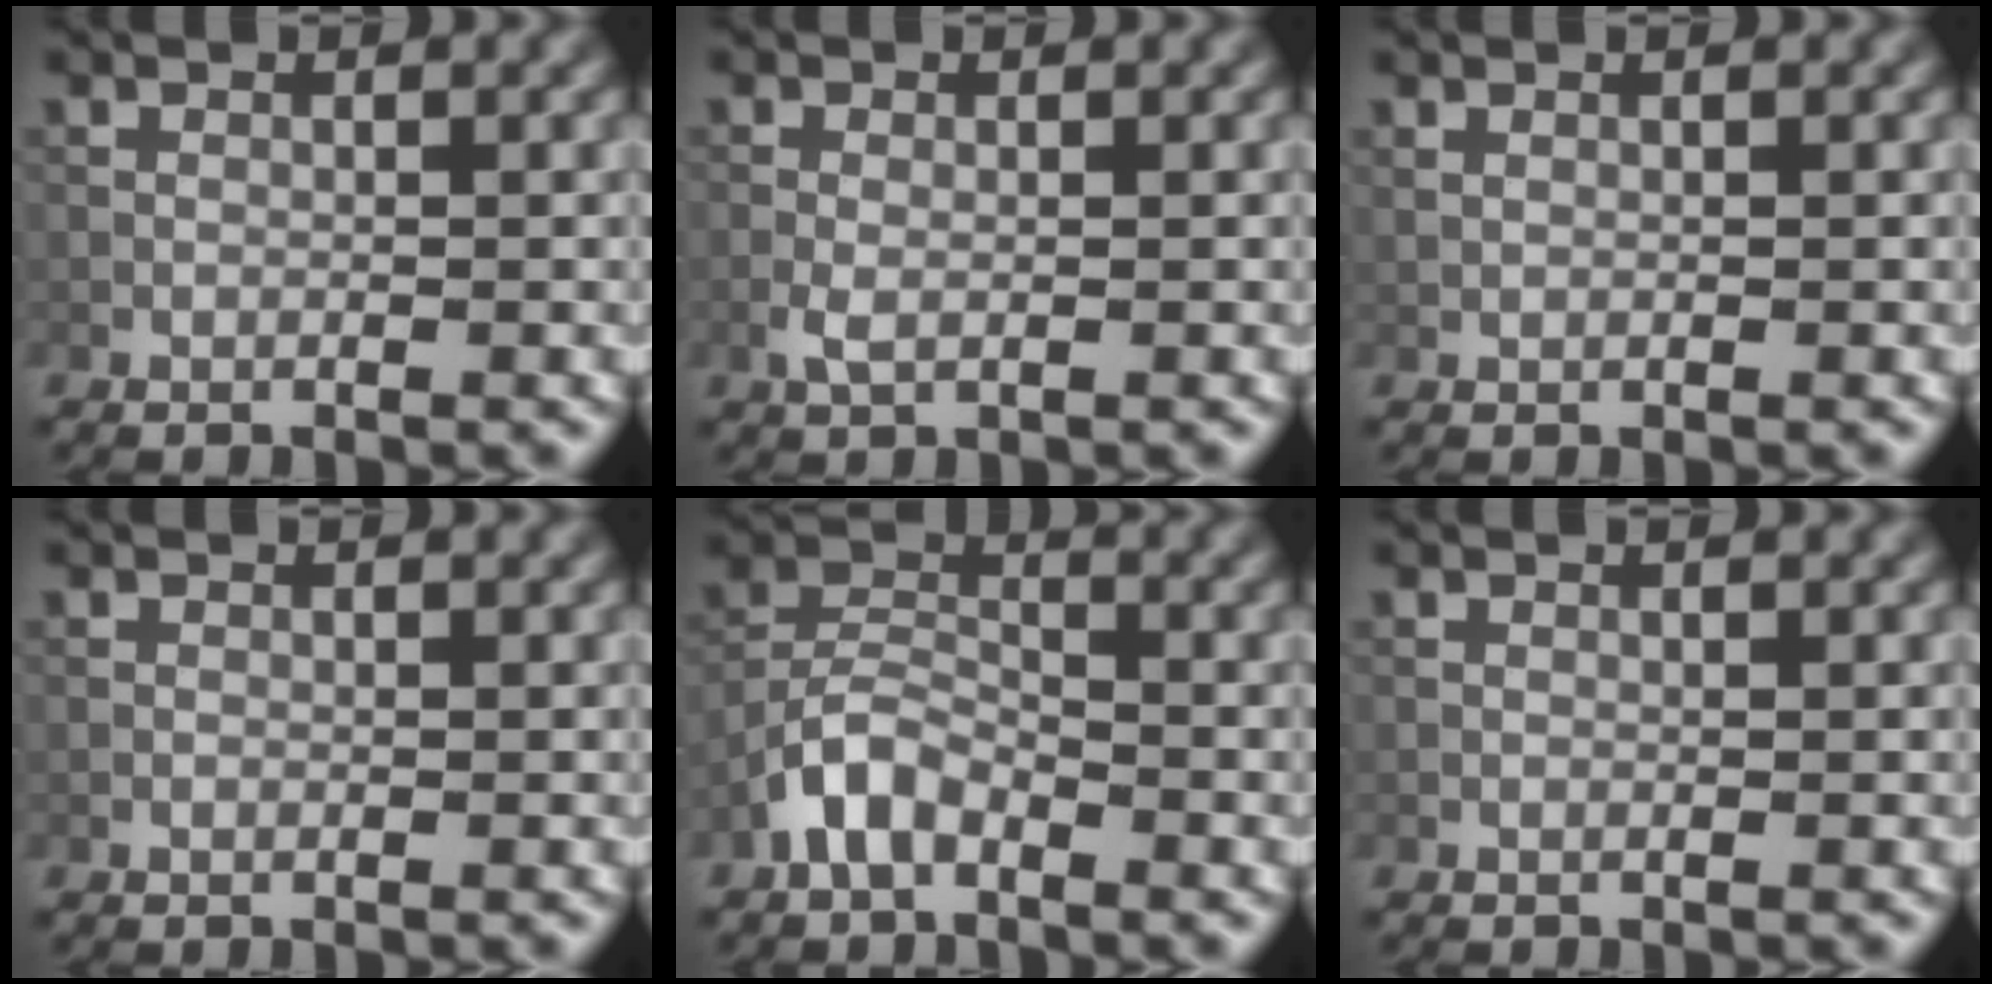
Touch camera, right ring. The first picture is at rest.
{"total": 1.5, "force": [-0.1, 0.8, 1.3], "torque": [-0.035, 0.001, -0.007]}
{"total": 0.5, "force": [0.5, 0.0, 0.1], "torque": [-0.005, 0.003, 0.009]}
{"total": 0.0}
{"total": 3.1, "force": [-1.9, 1.6, 1.8], "torque": [-0.039, 0.016, -0.048]}
{"total": 0.0}